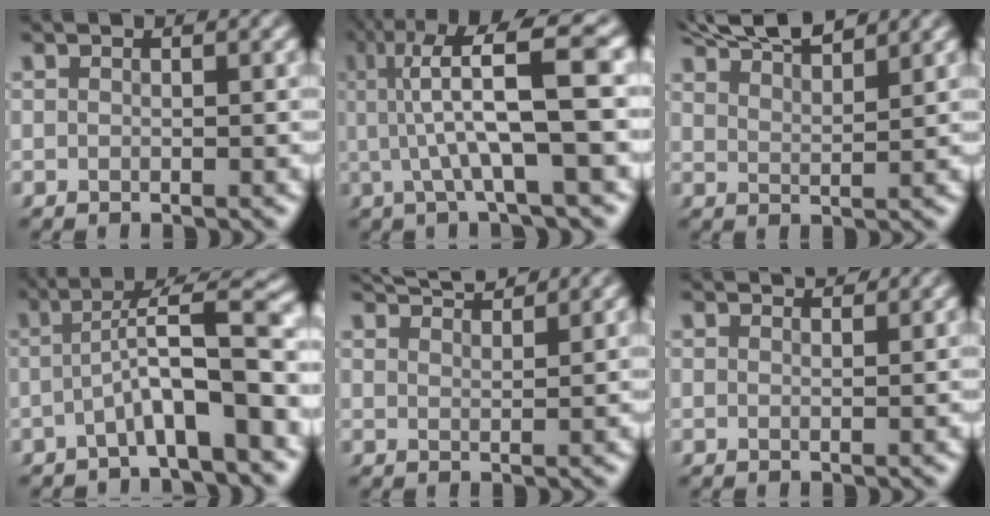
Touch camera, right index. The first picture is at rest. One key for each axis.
{"total": 9.3, "fx": 2.7, "fy": 2.2, "fz": 8.6, "tx": -0.125, "ty": 0.022, "tz": 0.034}
{"total": 5.9, "fx": 5.4, "fy": 0.8, "fz": 2.2, "tx": -0.040, "ty": 0.008, "tz": 0.090}
{"total": 7.2, "fx": -1.2, "fy": 2.2, "fz": 6.8, "tx": -0.096, "ty": 0.007, "tz": -0.018}
{"total": 4.2, "fx": 4.0, "fy": 0.4, "fz": 1.3, "tx": -0.017, "ty": 0.007, "tz": 0.066}
{"total": 1.4, "fx": 1.3, "fy": -0.2, "fz": 0.3, "tx": 0.011, "ty": -0.001, "tz": 0.022}